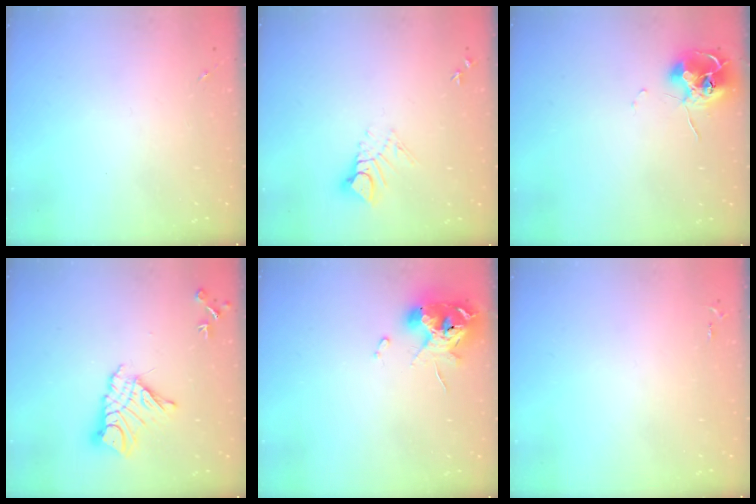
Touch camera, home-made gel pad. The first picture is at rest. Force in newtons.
{"total": 7.4, "press": 7.3, "slide": 0.9}
{"total": 10.4, "press": 10.4, "slide": 0.9}
{"total": 13.7, "press": 13.7, "slide": 1.3}
{"total": 14.0, "press": 13.9, "slide": 1.7}
{"total": 2.6, "press": 2.6, "slide": 0.3}